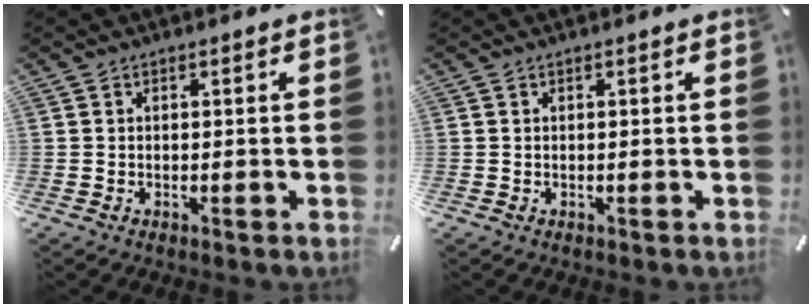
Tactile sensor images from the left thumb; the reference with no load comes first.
{"total": 0.0}